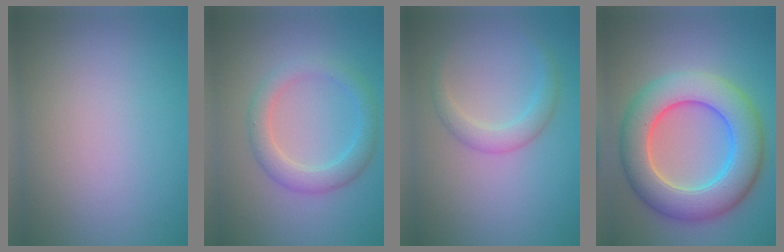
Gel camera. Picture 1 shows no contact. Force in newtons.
{"total": 3.3, "press": 3.3, "slide": 0.1}
{"total": 2.2, "press": 2.2, "slide": 0.1}
{"total": 9.4, "press": 9.4, "slide": 0.1}